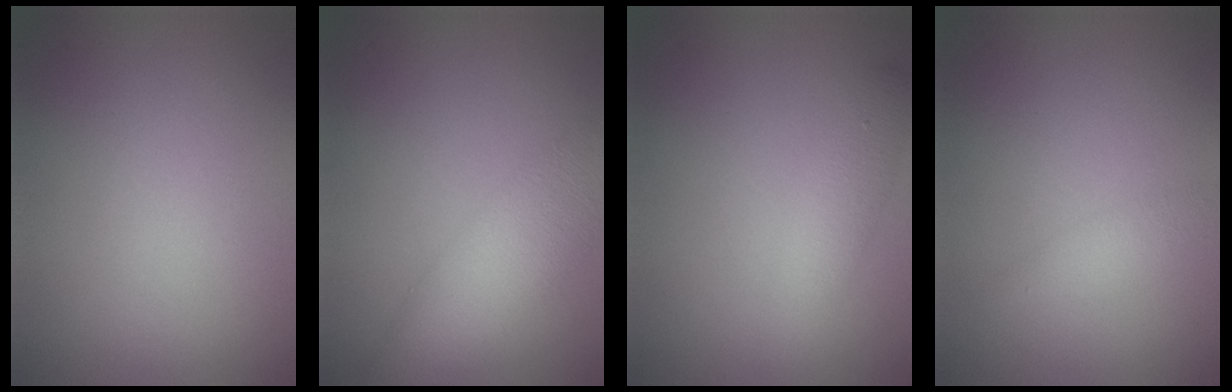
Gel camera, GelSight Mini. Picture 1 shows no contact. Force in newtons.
{"total": 7.0, "press": 7.0, "slide": 0.3}
{"total": 2.8, "press": 2.8, "slide": 0.1}
{"total": 1.3, "press": 1.3, "slide": 0.1}